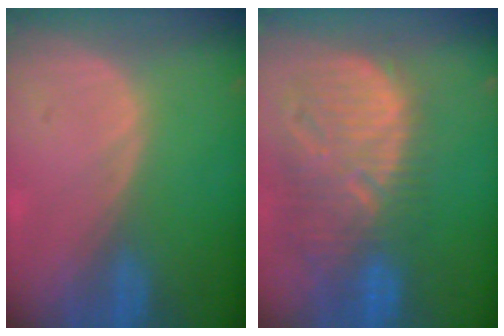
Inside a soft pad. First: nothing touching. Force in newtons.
{"total": 13.1, "press": 11.4, "slide": 6.5}